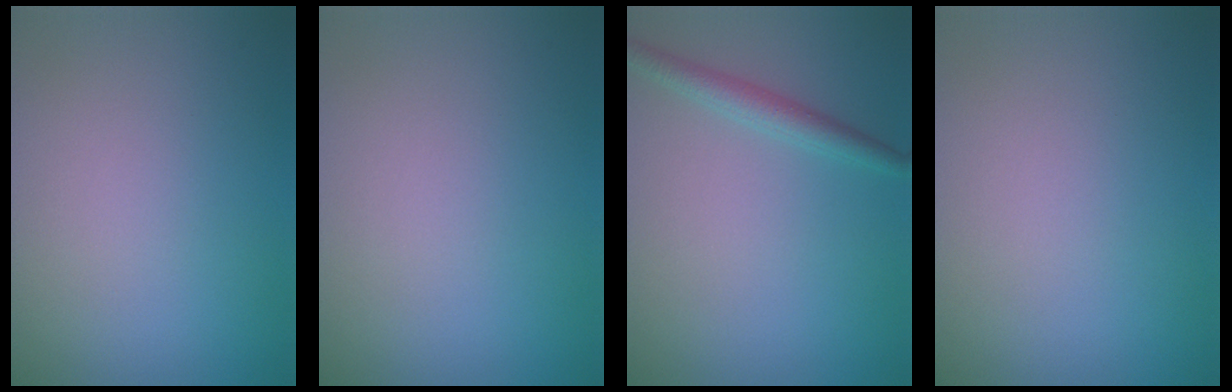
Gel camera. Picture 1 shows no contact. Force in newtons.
{"total": 0.0}
{"total": 2.1, "press": 2.1, "slide": 0.1}
{"total": 0.0}